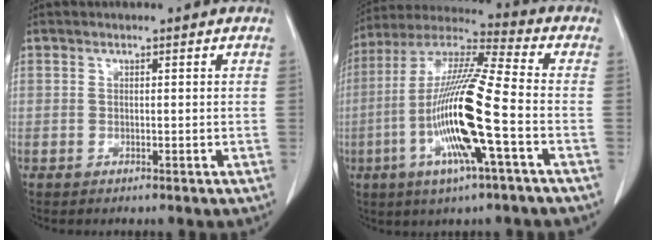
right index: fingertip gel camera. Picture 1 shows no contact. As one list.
[{"total": 17.0, "force": [-4.6, 0.5, 16.4], "torque": [-0.331, -0.008, -0.095]}]